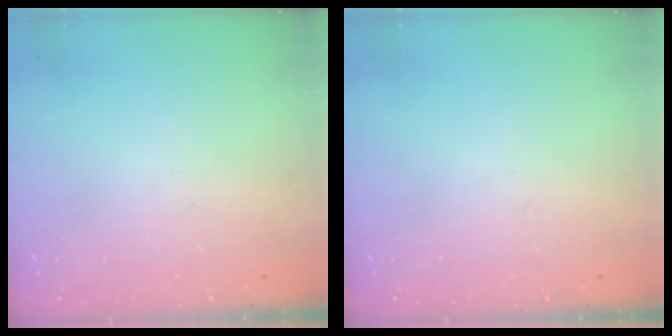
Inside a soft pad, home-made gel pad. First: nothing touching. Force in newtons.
{"total": 0.0}